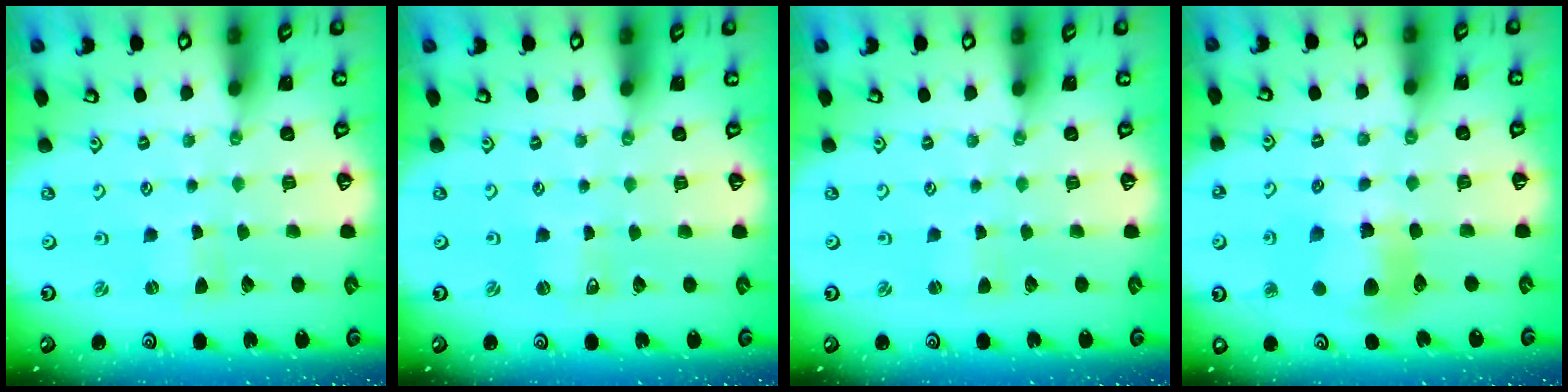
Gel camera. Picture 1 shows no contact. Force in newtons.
{"total": 1.2, "press": 1.2, "slide": 0.1}
{"total": 1.2, "press": 1.2, "slide": 0.3}
{"total": 10.3, "press": 10.2, "slide": 1.4}